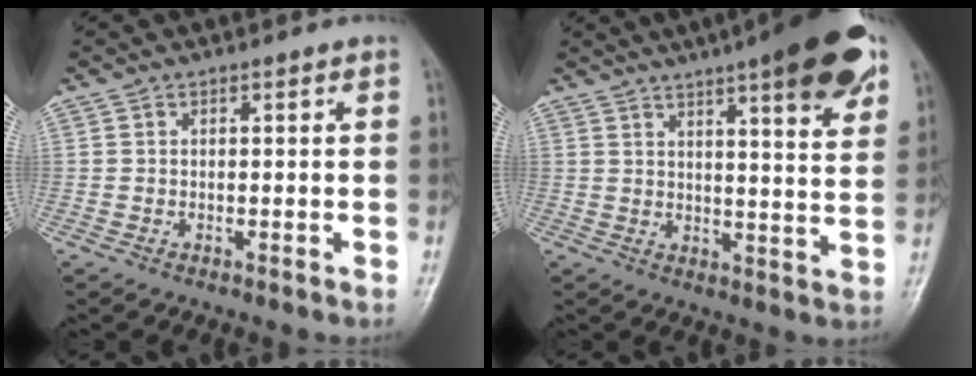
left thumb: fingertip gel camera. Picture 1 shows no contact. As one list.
[{"total": 17.3, "force": [10.1, 3.6, 13.6], "torque": [-0.164, -0.032, 0.132]}]